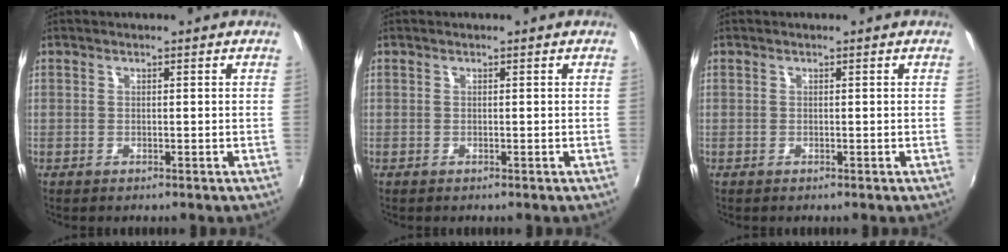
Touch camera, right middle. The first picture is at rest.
{"total": 0.0}
{"total": 0.0}